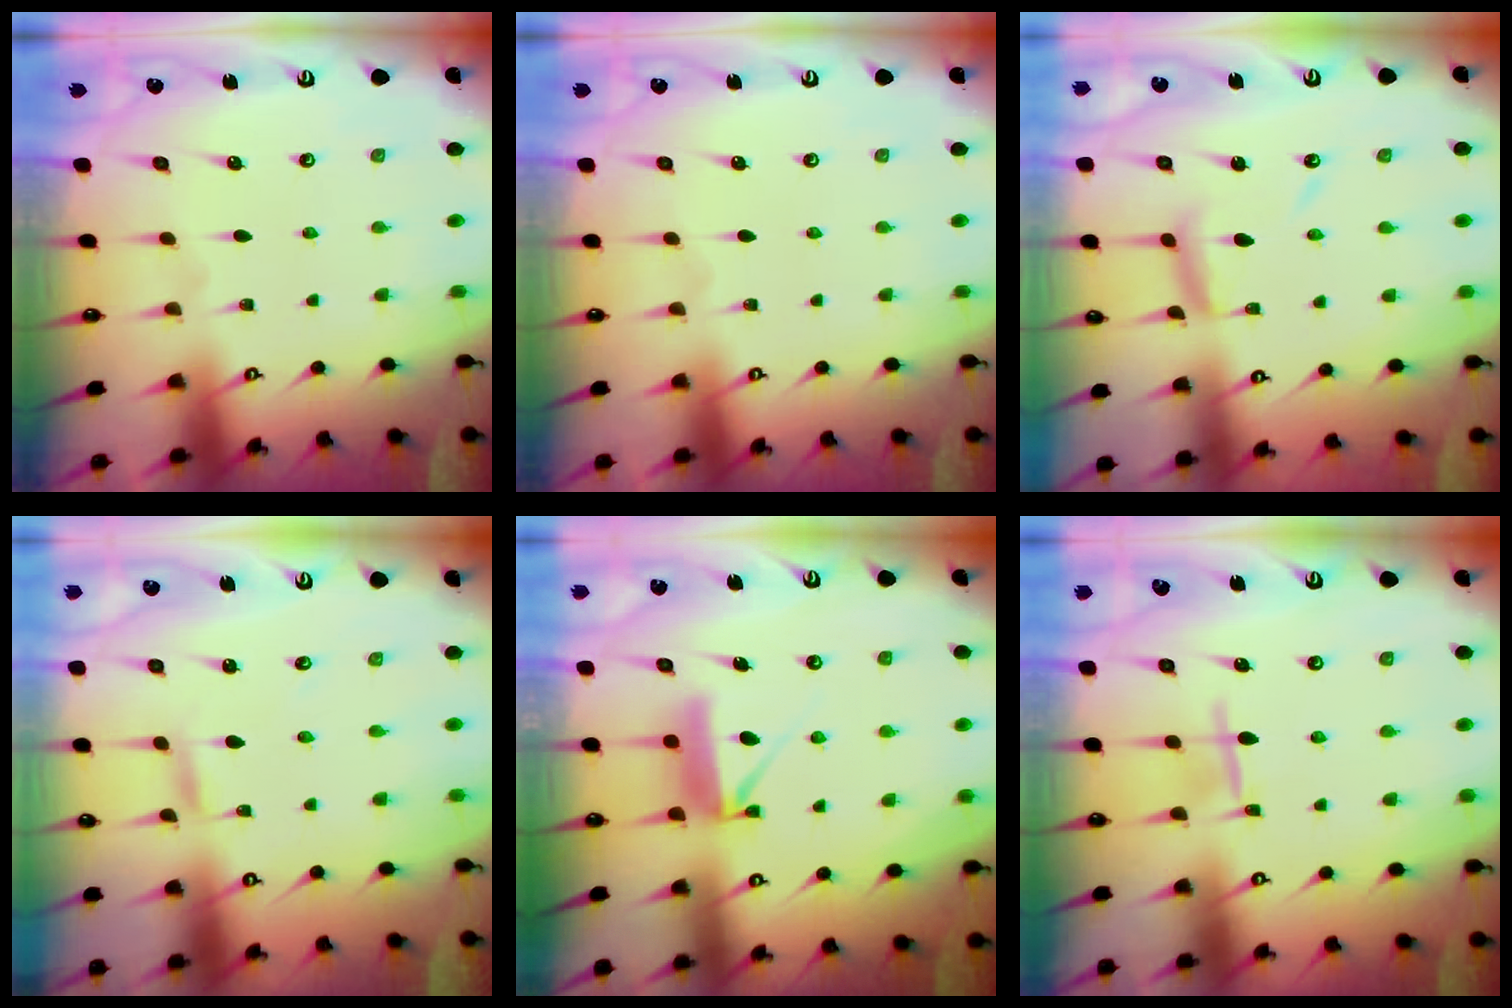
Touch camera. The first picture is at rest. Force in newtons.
{"total": 0.0}
{"total": 9.3, "press": 9.3, "slide": 0.7}
{"total": 2.4, "press": 2.4, "slide": 0.2}
{"total": 8.2, "press": 8.2, "slide": 0.2}
{"total": 5.1, "press": 5.1, "slide": 0.6}